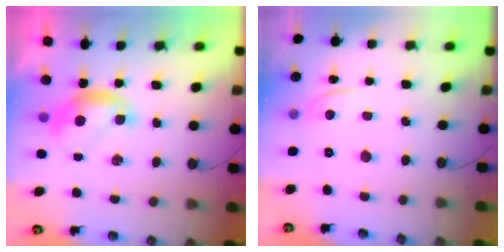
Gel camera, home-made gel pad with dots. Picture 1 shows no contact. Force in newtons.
{"total": 0.8, "press": 0.5, "slide": 0.7}